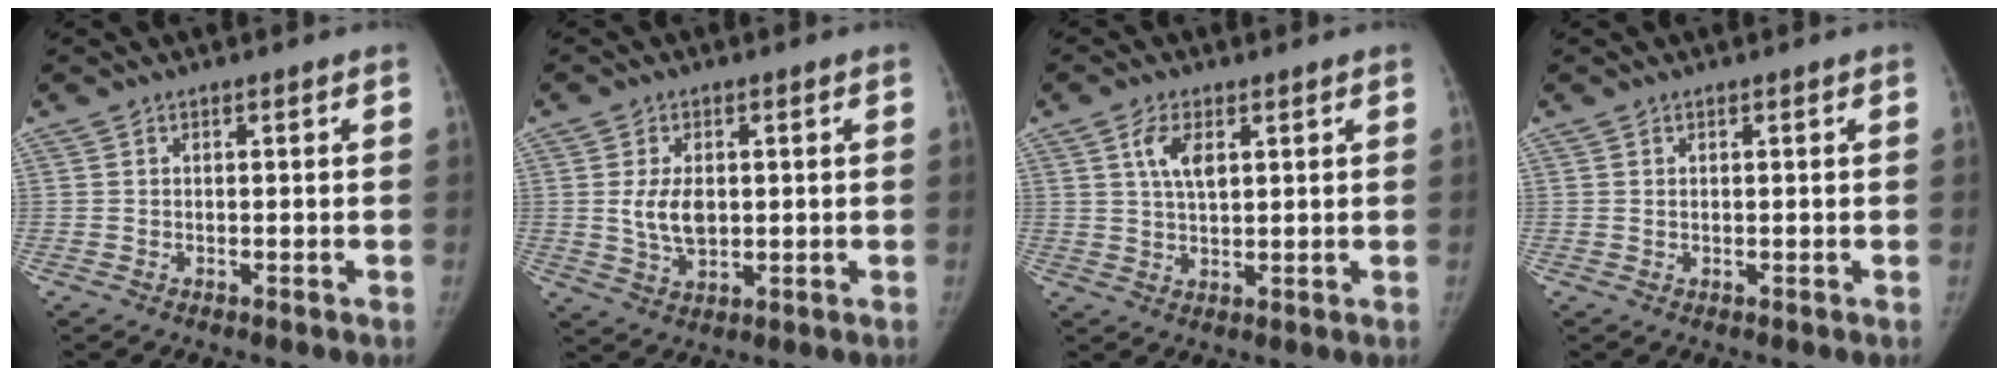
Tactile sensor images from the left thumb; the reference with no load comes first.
{"total": 6.2, "force": [0.6, 3.8, 4.9], "torque": [-0.084, -0.010, 0.017]}
{"total": 5.1, "force": [2.0, 2.5, 4.1], "torque": [-0.071, -0.003, 0.037]}
{"total": 0.0}